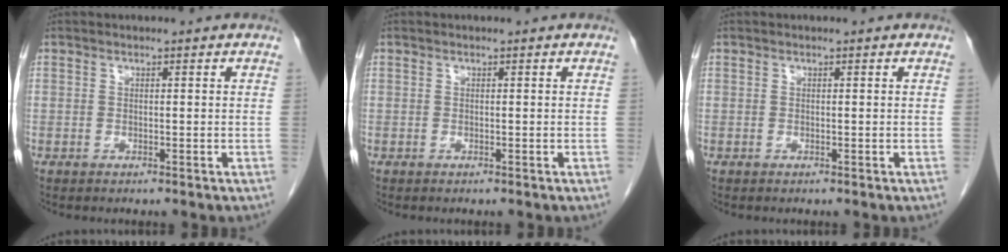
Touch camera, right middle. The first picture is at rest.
{"total": 0.0}
{"total": 0.0}